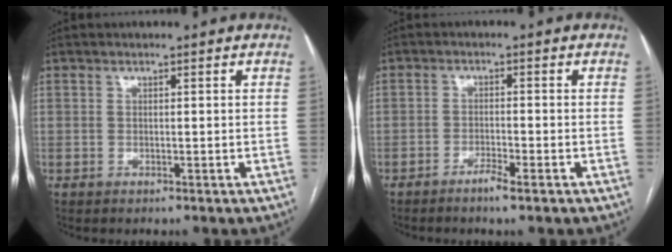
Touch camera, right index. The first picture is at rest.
{"total": 2.7, "force": [-1.9, 0.2, 1.9], "torque": [-0.034, 0.001, -0.034]}